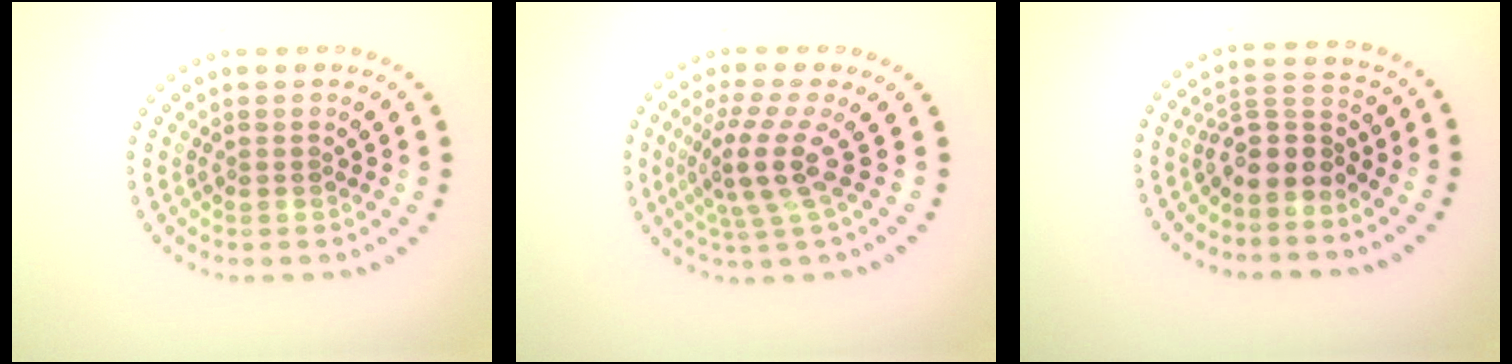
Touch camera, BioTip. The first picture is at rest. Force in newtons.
{"total": 3.9, "press": 2.7, "slide": 2.8}
{"total": 3.5, "press": 2.7, "slide": 2.2}